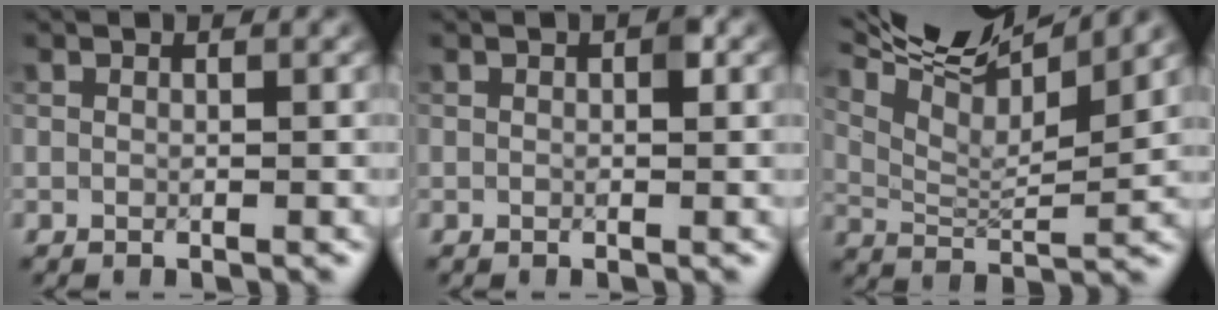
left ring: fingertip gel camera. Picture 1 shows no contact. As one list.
[{"total": 1.3, "force": [0.2, 0.5, 1.2], "torque": [-0.014, 0.000, 0.002]}, {"total": 12.5, "force": [9.0, 3.2, 8.0], "torque": [-0.152, 0.022, 0.140]}]